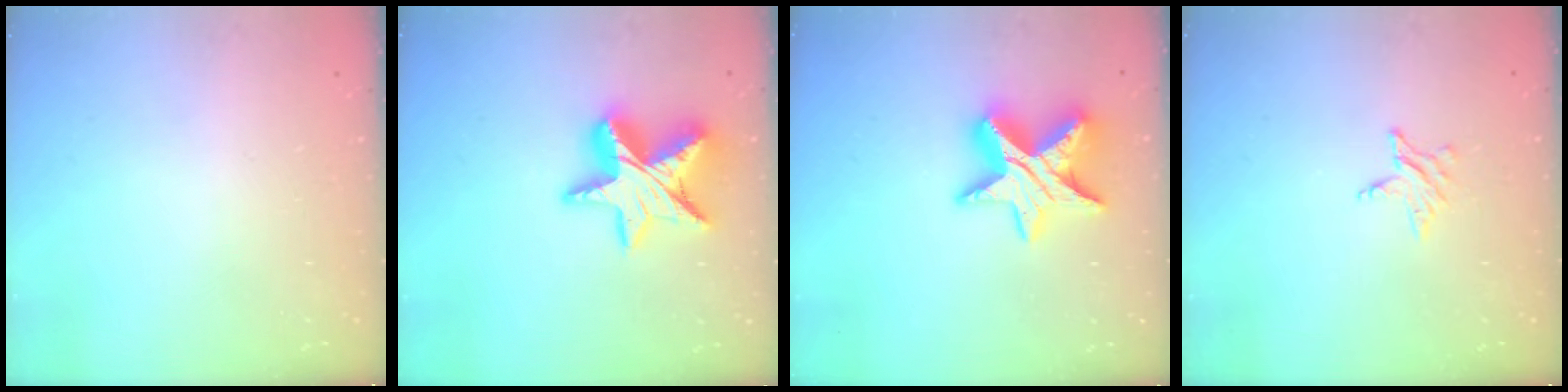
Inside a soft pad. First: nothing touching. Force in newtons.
{"total": 16.4, "press": 16.3, "slide": 1.3}
{"total": 15.0, "press": 14.9, "slide": 1.0}
{"total": 3.2, "press": 3.2, "slide": 0.4}